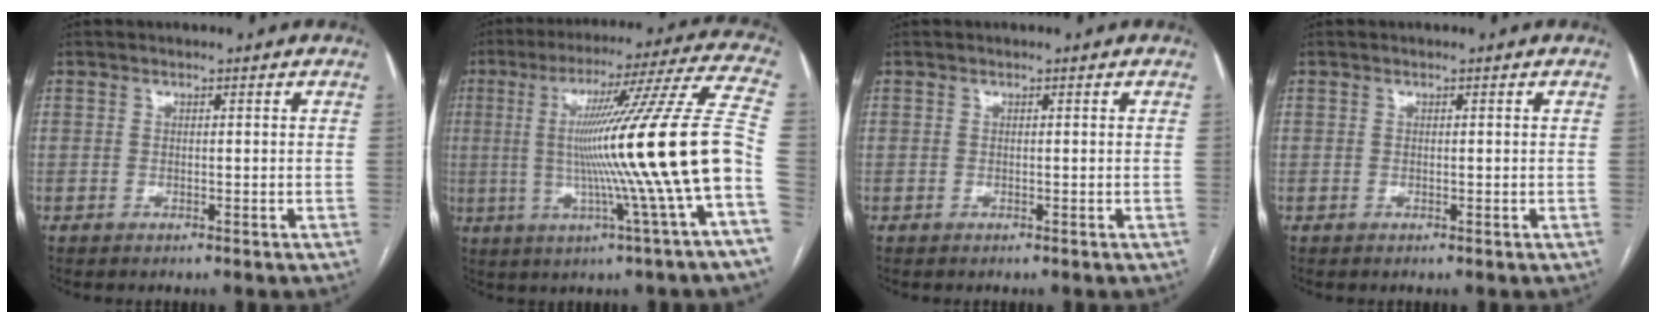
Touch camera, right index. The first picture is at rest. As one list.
[{"total": 21.4, "force": [-2.2, -2.8, 21.1], "torque": [-0.308, -0.003, -0.053]}, {"total": 0.0}, {"total": 0.0}]